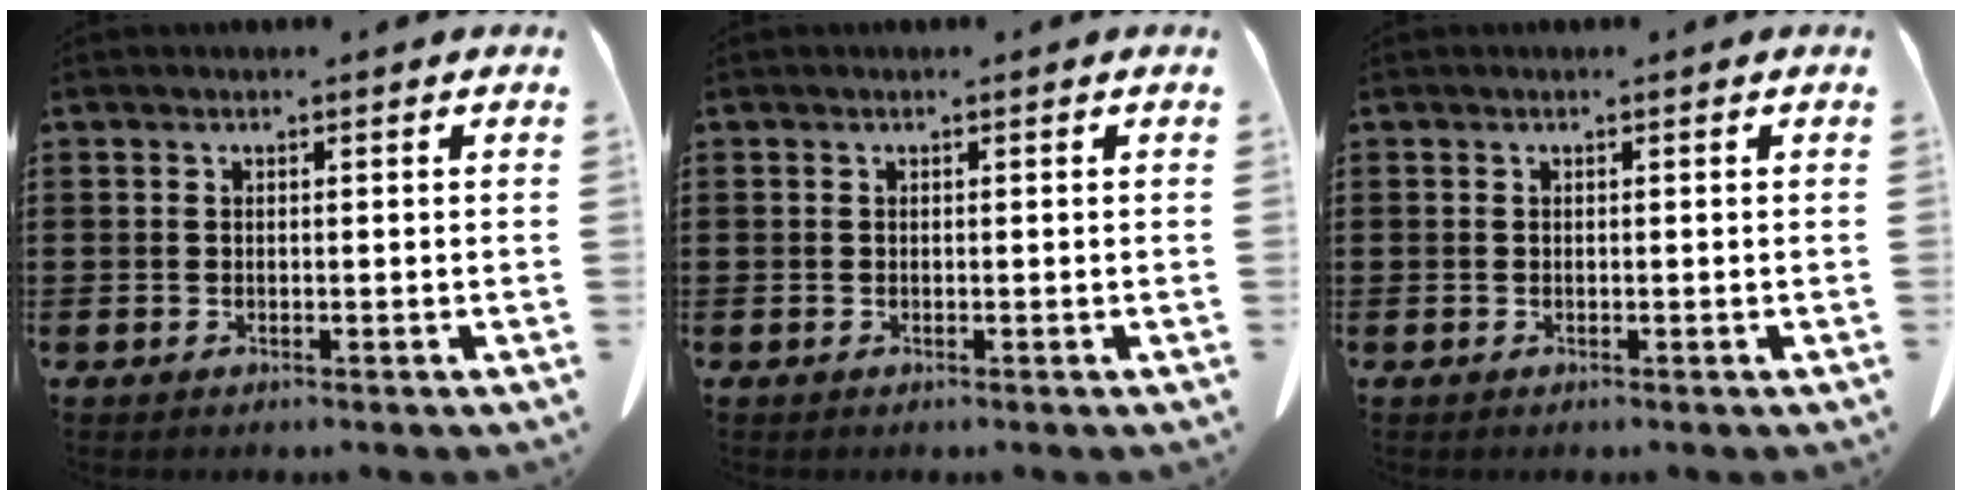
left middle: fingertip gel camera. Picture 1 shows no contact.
{"total": 0.0}
{"total": 0.0}